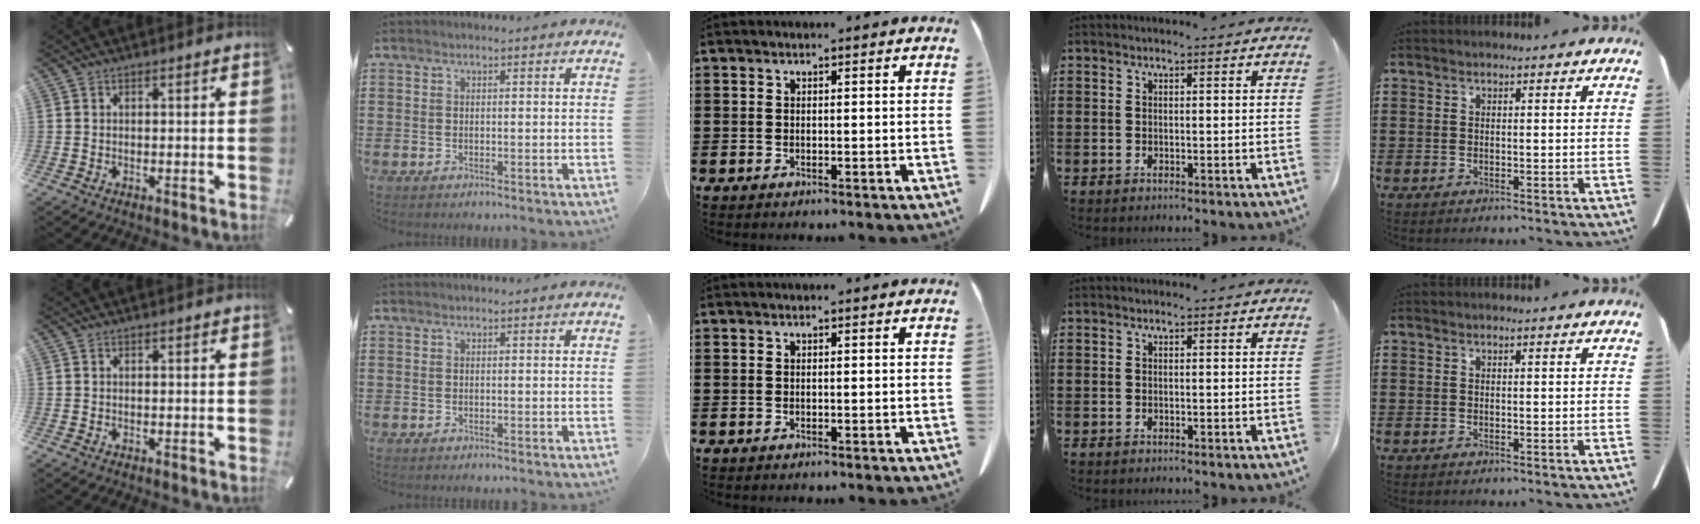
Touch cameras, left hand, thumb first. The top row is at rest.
{}